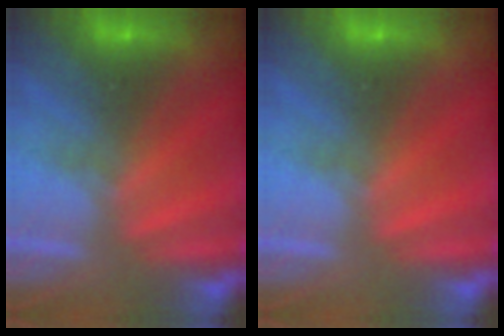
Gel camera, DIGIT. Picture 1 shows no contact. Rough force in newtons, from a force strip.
{"total": 0.0}